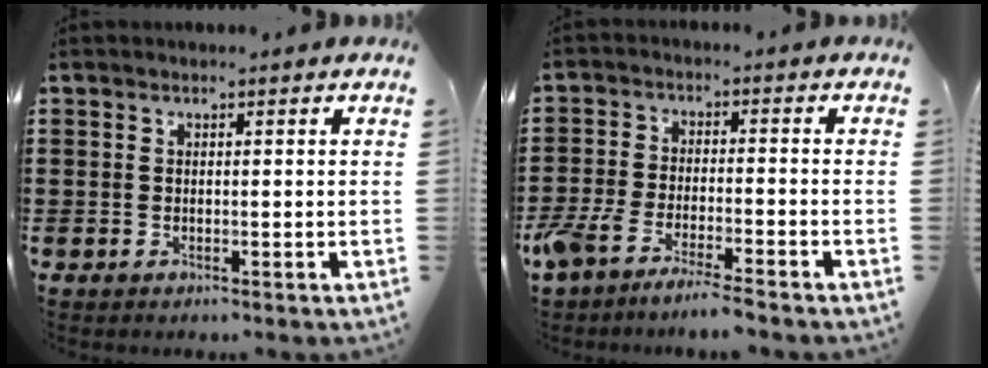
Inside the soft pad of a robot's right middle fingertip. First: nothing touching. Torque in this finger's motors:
{"motor_torque": [1.35, -0.78, 0.38, 0.19]}